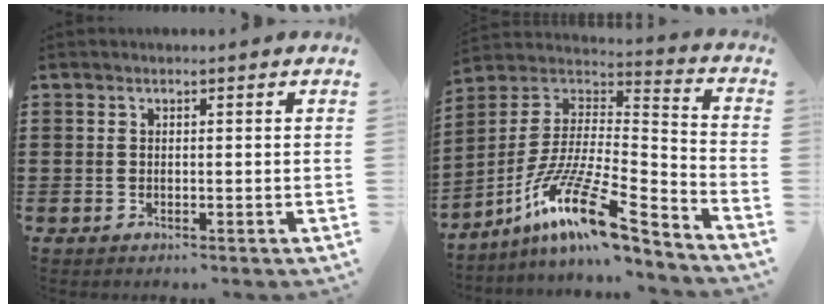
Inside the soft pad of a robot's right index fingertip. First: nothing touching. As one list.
[{"total": 15.9, "force": [-10.3, 3.3, 11.7], "torque": [-0.224, 0.010, -0.187]}]